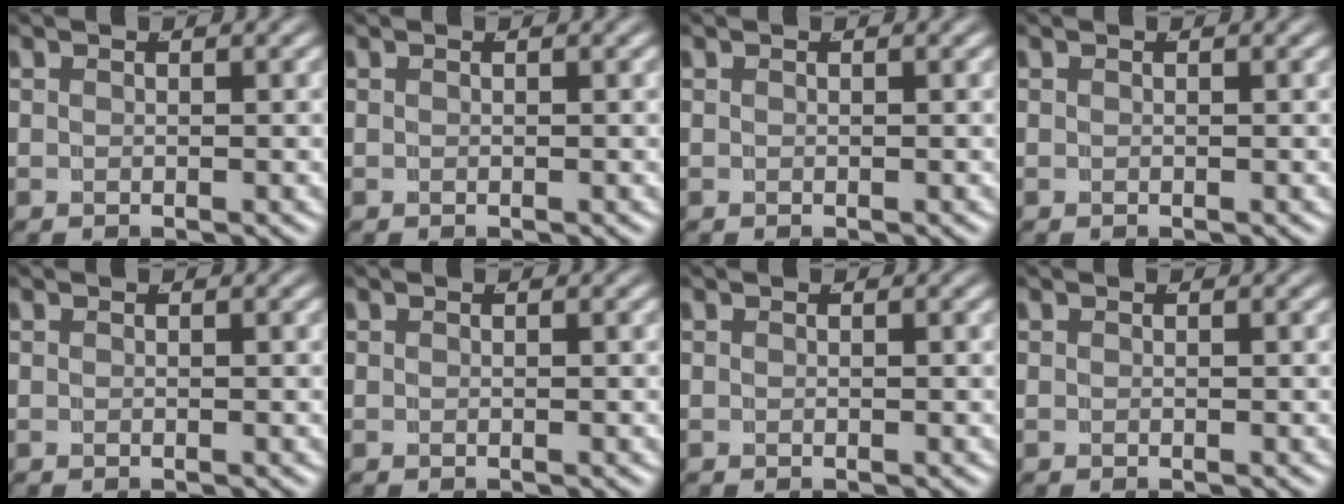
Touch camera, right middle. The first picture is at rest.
{"total": 0.0}
{"total": 0.0}
{"total": 0.0}
{"total": 0.0}
{"total": 0.0}
{"total": 0.0}
{"total": 0.0}